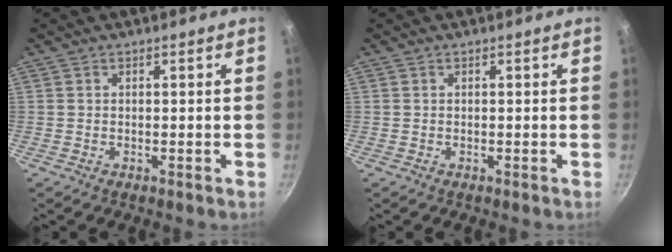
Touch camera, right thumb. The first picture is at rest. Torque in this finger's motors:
{"motor_torque": [-0.25, -0.25, 0.05, 0.01, 0.00]}